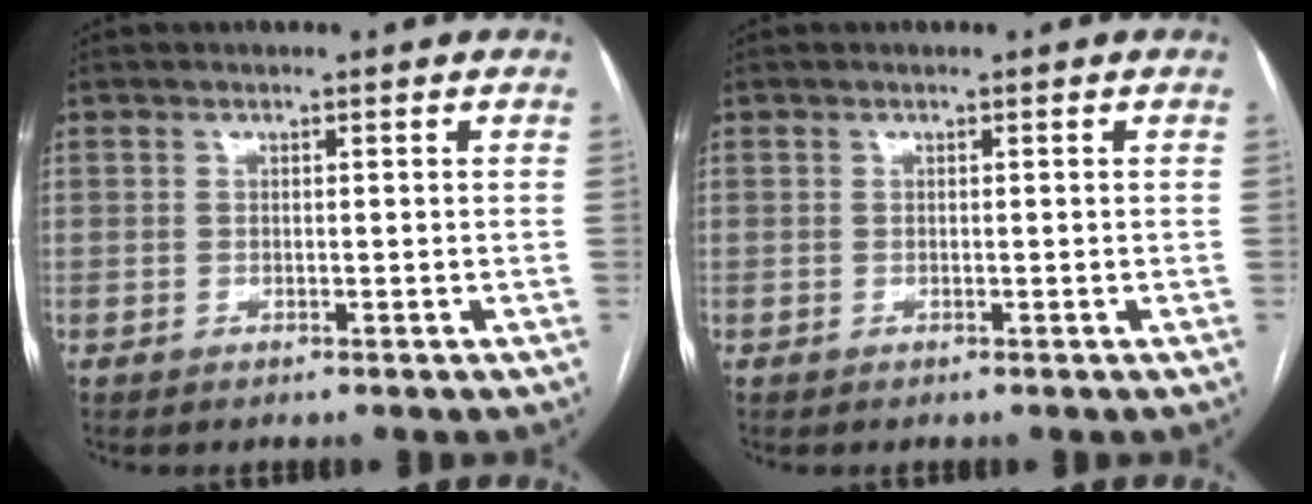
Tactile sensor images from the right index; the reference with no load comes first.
{"total": 0.0}